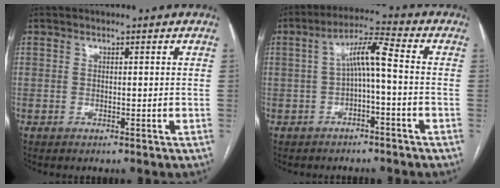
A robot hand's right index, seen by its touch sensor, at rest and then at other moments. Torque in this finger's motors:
{"motor_torque": [0.97, -0.33, 0.53, 0.11]}